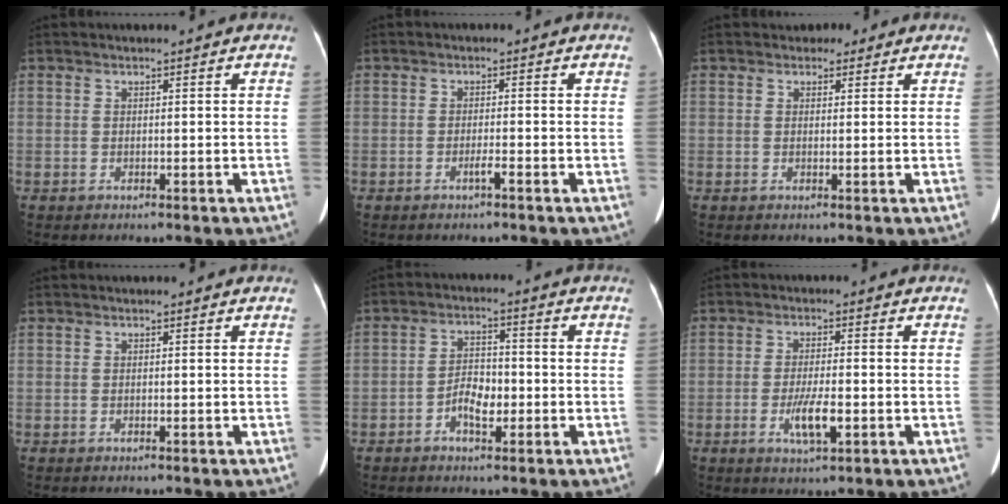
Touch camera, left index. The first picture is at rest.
{"total": 1.4, "force": [-0.9, -0.1, 1.0], "torque": [-0.019, 0.002, -0.017]}
{"total": 1.9, "force": [1.3, 1.3, 0.2], "torque": [0.002, 0.002, 0.011]}
{"total": 0.0}
{"total": 4.8, "force": [-1.9, 2.2, 3.8], "torque": [-0.075, 0.011, -0.035]}
{"total": 5.2, "force": [-1.7, 1.0, 4.8], "torque": [-0.093, -0.005, -0.027]}